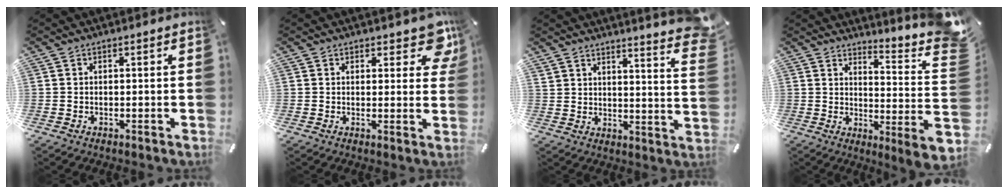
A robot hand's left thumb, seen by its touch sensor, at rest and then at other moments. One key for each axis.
{"total": 7.1, "fx": 4.4, "fy": 3.6, "fz": 4.3, "tx": -0.028, "ty": -0.029, "tz": 0.069}
{"total": 6.5, "fx": 5.8, "fy": 1.3, "fz": 2.6, "tx": -0.041, "ty": -0.058, "tz": 0.099}
{"total": 10.7, "fx": 3.4, "fy": -1.3, "fz": 10.0, "tx": -0.141, "ty": -0.085, "tz": 0.037}